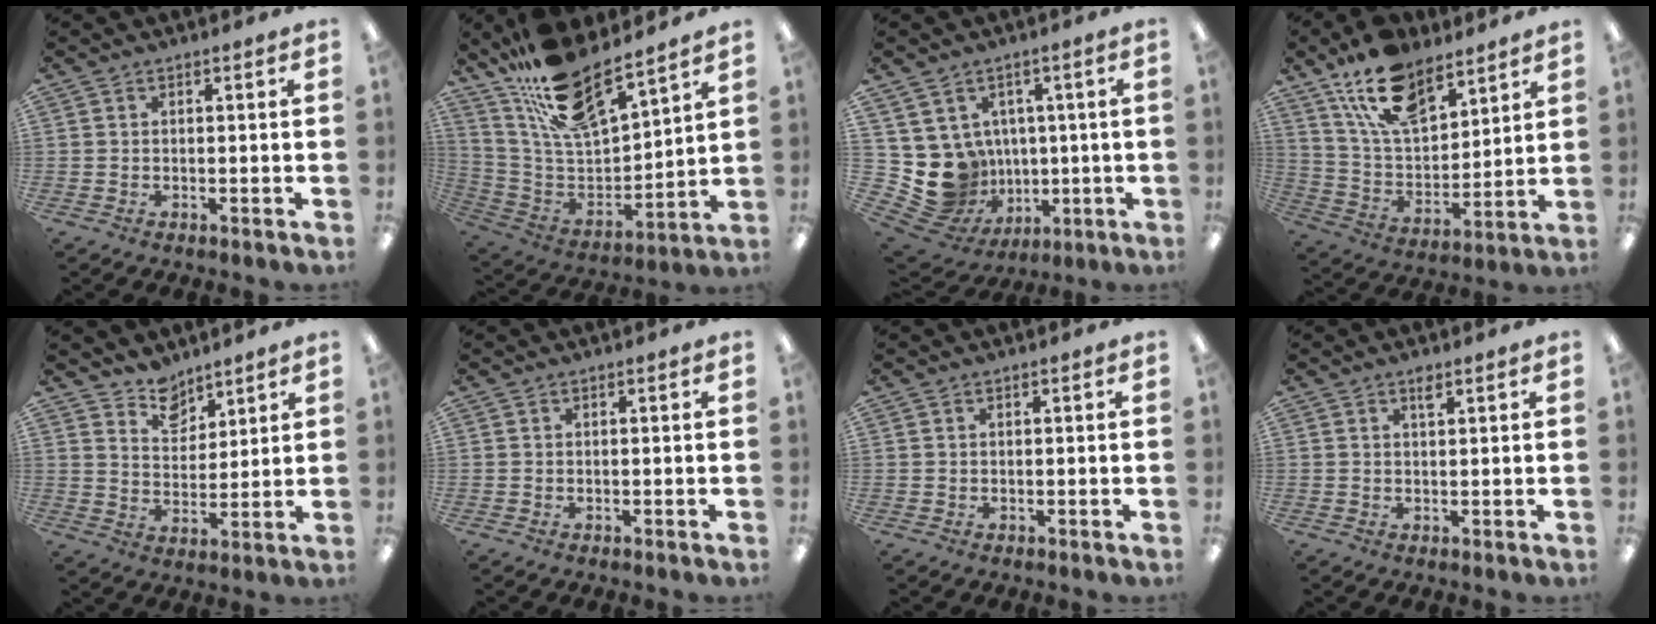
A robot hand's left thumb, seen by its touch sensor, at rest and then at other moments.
{"total": 18.4, "force": [15.2, 5.3, 8.9], "torque": [-0.179, -0.099, 0.270]}
{"total": 11.7, "force": [-0.6, 11.2, 3.5], "torque": [-0.102, -0.024, 0.015]}
{"total": 16.6, "force": [11.4, 8.4, 8.7], "torque": [-0.169, -0.047, 0.211]}
{"total": 7.8, "force": [6.7, 3.9, 1.0], "torque": [-0.016, -0.046, 0.126]}
{"total": 0.0}
{"total": 0.0}
{"total": 1.9, "force": [1.4, 0.5, 1.1], "torque": [-0.019, -0.001, 0.023]}